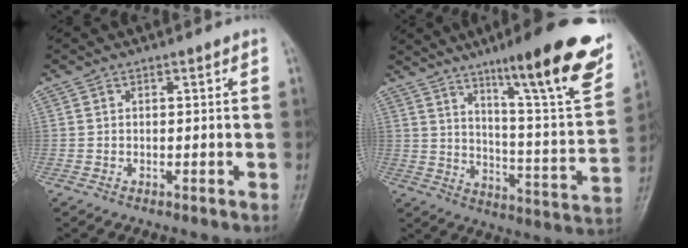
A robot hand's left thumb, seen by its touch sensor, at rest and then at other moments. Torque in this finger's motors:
{"motor_torque": [0.31, 0.31, 1.48, -1.29, 0.23]}